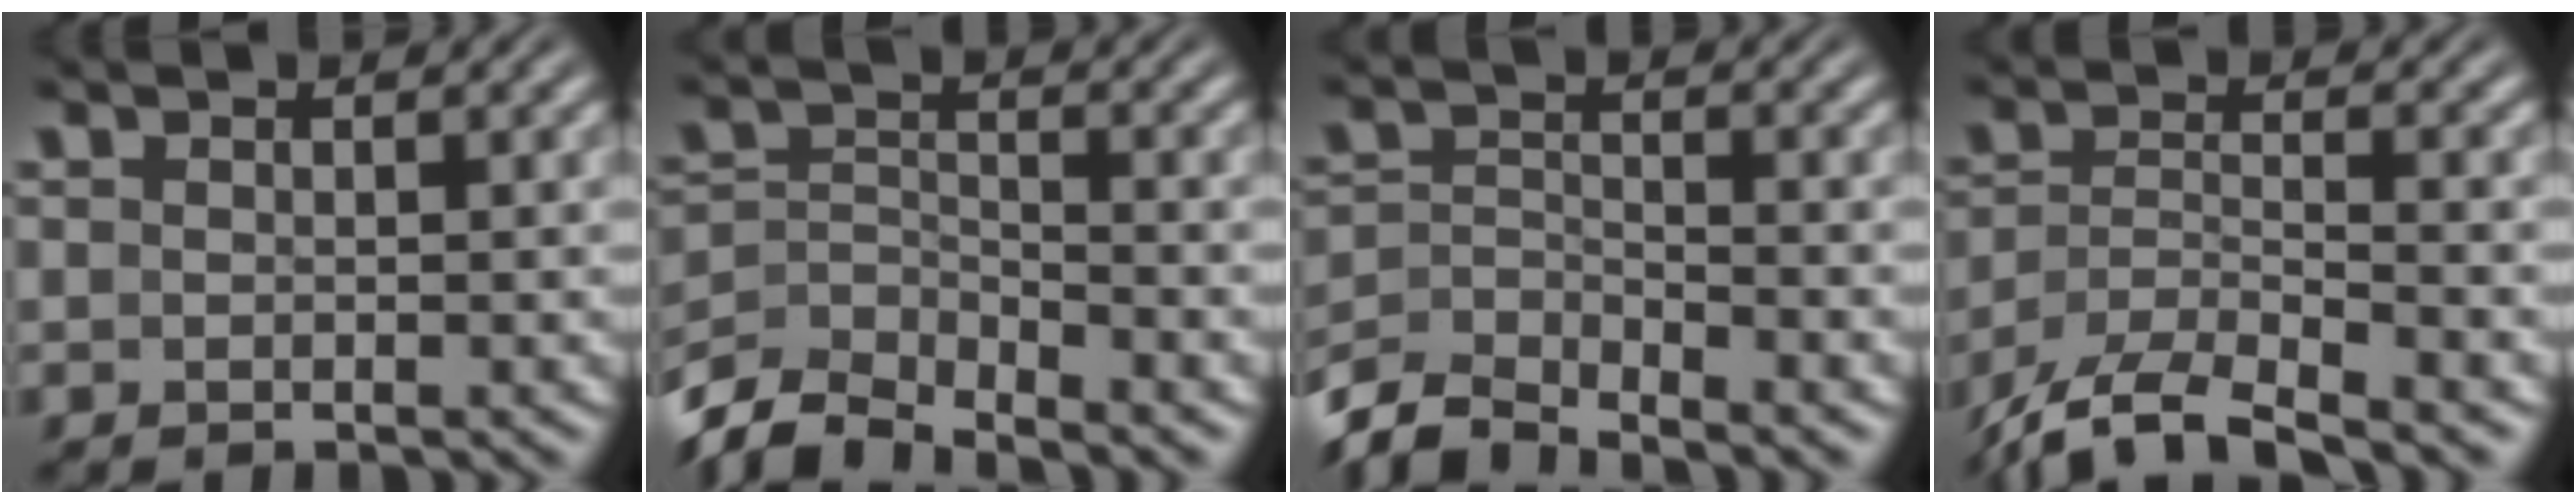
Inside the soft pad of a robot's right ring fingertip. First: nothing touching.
{"total": 6.3, "force": [-4.4, 3.7, 2.7], "torque": [-0.072, -0.041, -0.060]}
{"total": 5.6, "force": [-4.2, 2.9, 2.3], "torque": [-0.058, -0.031, -0.062]}
{"total": 8.3, "force": [-5.9, 4.6, 3.7], "torque": [-0.080, -0.026, -0.091]}